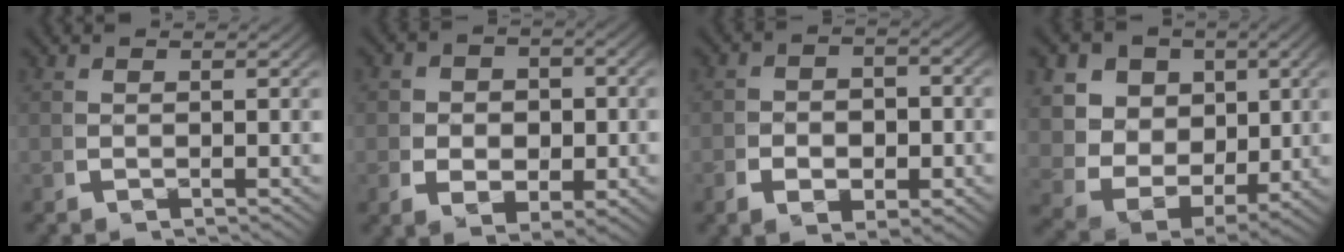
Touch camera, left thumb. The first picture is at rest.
{"total": 4.8, "force": [-0.6, 3.7, 3.1], "torque": [-0.040, -0.016, -0.007]}
{"total": 3.6, "force": [-1.1, 2.5, 2.4], "torque": [-0.024, -0.008, -0.021]}
{"total": 12.4, "force": [-0.1, 10.1, 7.1], "torque": [-0.177, -0.050, 0.001]}